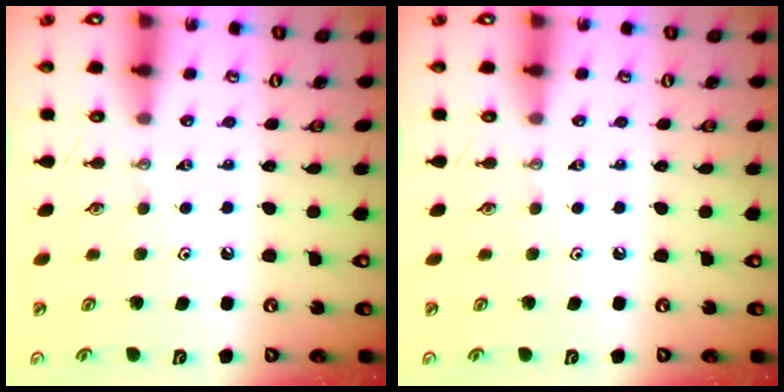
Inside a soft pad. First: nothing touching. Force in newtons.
{"total": 0.0}